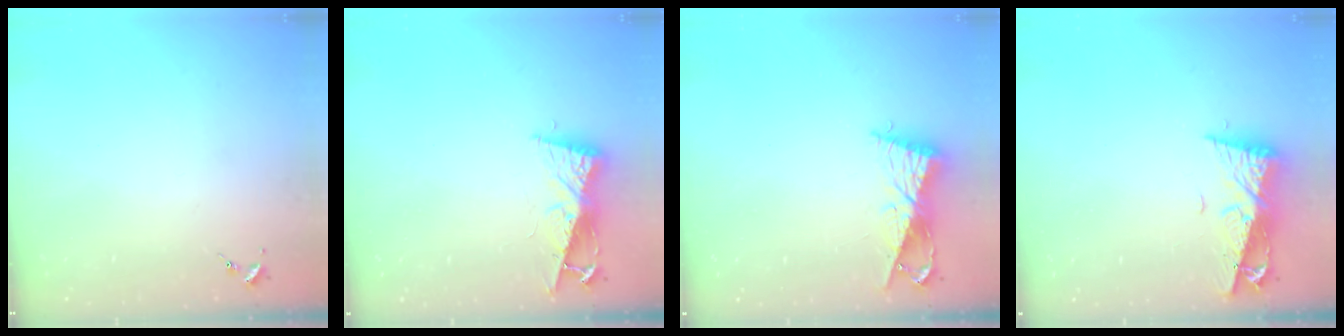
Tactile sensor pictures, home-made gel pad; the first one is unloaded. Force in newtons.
{"total": 8.6, "press": 8.6, "slide": 0.7}
{"total": 9.8, "press": 9.8, "slide": 0.5}
{"total": 9.3, "press": 9.2, "slide": 1.3}